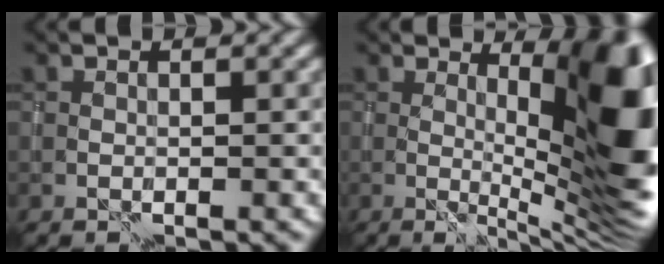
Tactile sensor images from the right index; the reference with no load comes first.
{"total": 13.9, "force": [1.6, 4.4, 13.1], "torque": [-0.132, 0.013, 0.027]}